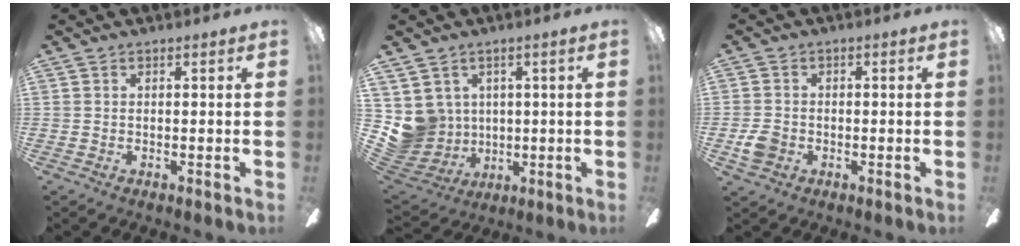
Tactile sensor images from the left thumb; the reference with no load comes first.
{"total": 8.1, "force": [1.5, 7.9, 1.0], "torque": [-0.068, -0.019, 0.037]}
{"total": 4.3, "force": [-1.4, 3.4, 2.2], "torque": [-0.040, 0.002, -0.027]}